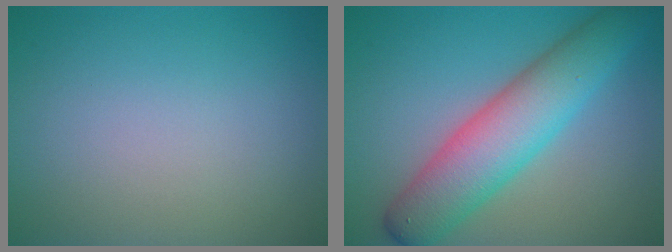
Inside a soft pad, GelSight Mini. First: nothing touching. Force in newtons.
{"total": 7.5, "press": 7.5, "slide": 0.2}